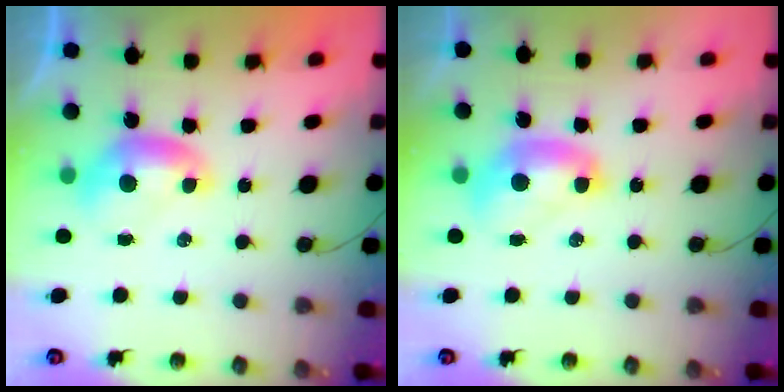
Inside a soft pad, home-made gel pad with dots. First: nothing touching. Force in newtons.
{"total": 2.1, "press": 2.1, "slide": 0.2}